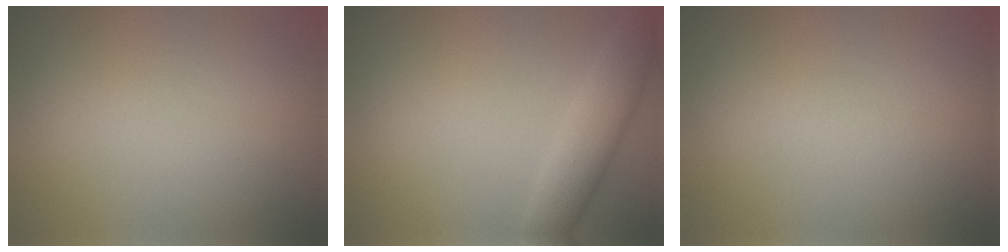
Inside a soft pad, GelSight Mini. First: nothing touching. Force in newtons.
{"total": 4.2, "press": 4.2, "slide": 0.2}
{"total": 0.0}